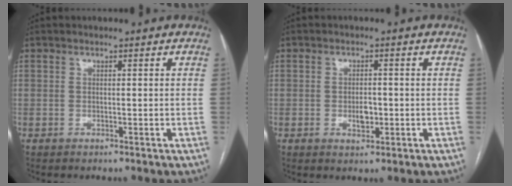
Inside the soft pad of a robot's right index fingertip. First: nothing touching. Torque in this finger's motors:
{"motor_torque": [0.14, 0.09, 0.05, 0.03]}